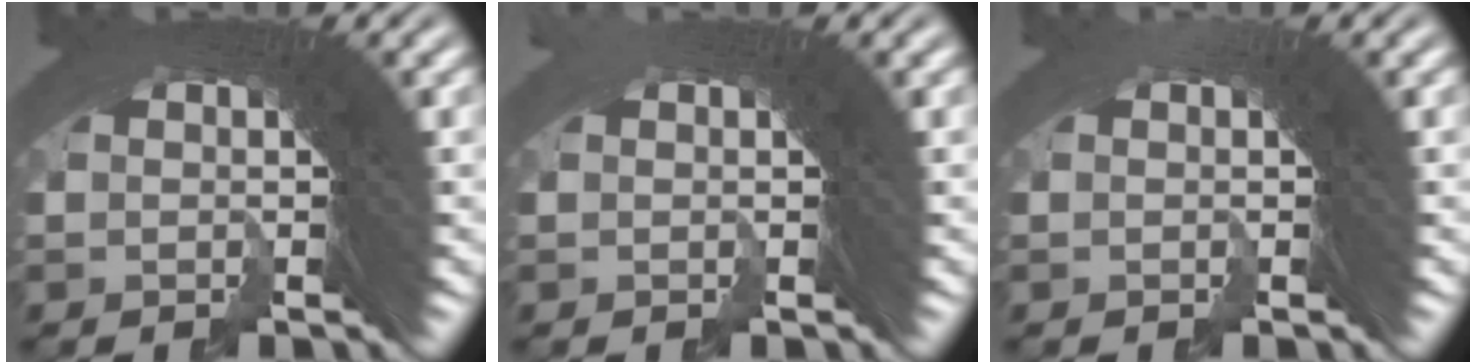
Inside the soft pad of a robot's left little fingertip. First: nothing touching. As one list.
[{"total": 2.4, "force": [-0.5, -1.6, -1.8], "torque": [0.025, -0.007, -0.002]}, {"total": 1.6, "force": [-0.2, -1.2, -1.0], "torque": [0.009, 0.000, -0.002]}]